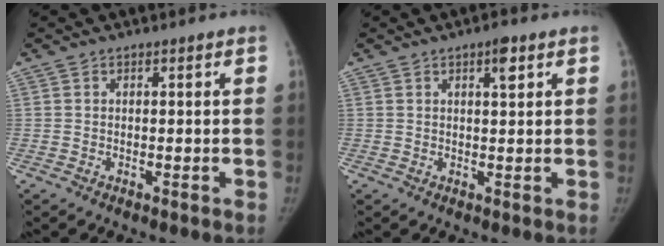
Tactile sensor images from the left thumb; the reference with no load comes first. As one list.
[{"total": 2.9, "force": [1.5, 0.9, 2.3], "torque": [-0.030, -0.005, 0.021]}]